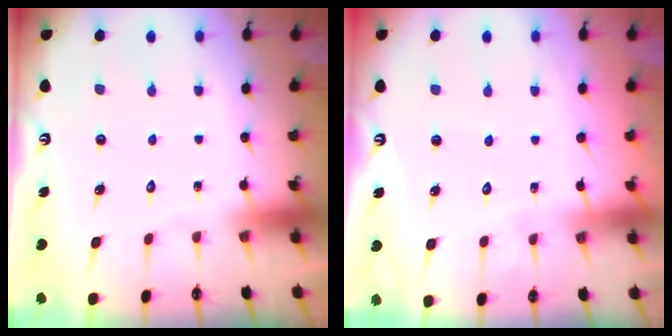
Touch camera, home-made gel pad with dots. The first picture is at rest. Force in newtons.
{"total": 4.0, "press": 4.0, "slide": 0.3}